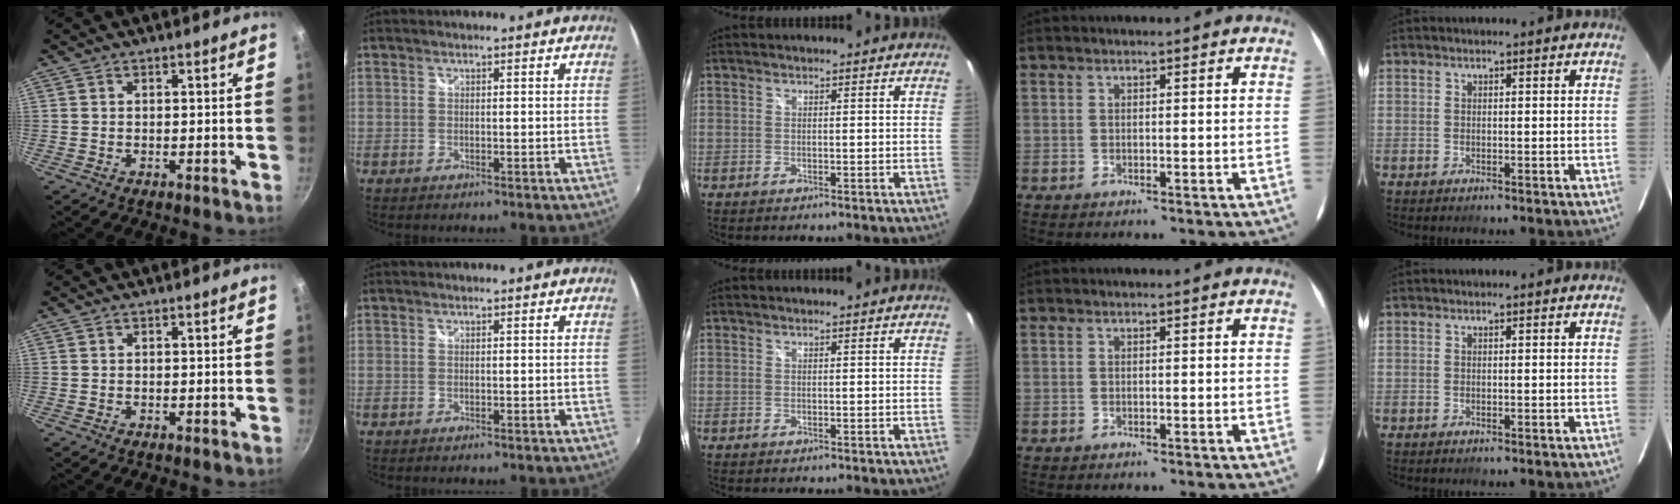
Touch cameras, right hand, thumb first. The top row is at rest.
{}